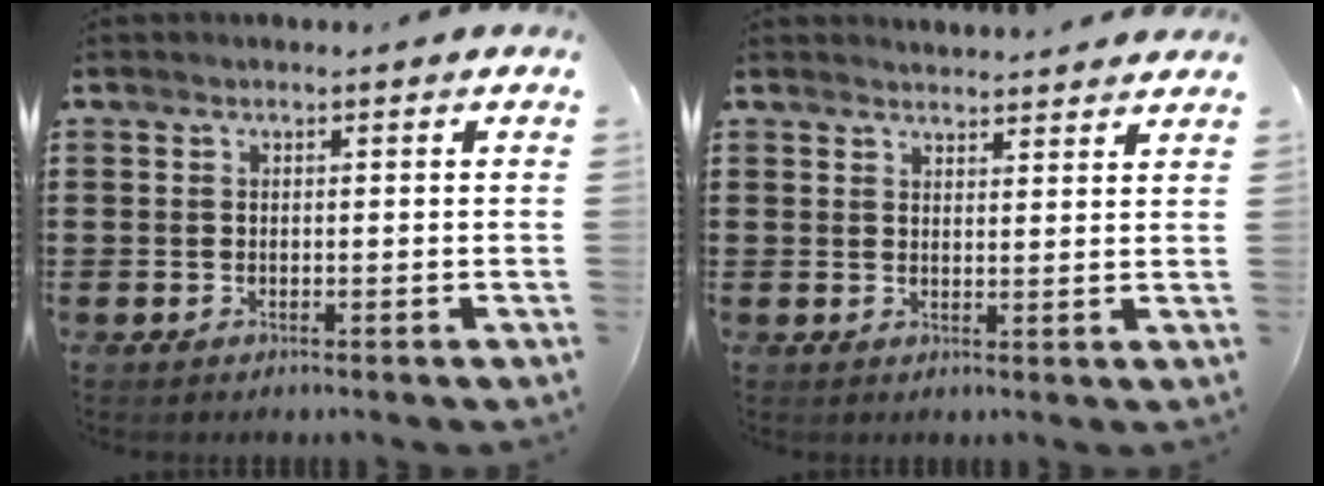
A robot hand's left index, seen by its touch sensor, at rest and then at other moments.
{"total": 2.4, "force": [2.4, 0.0, -0.1], "torque": [-0.004, -0.006, 0.046]}